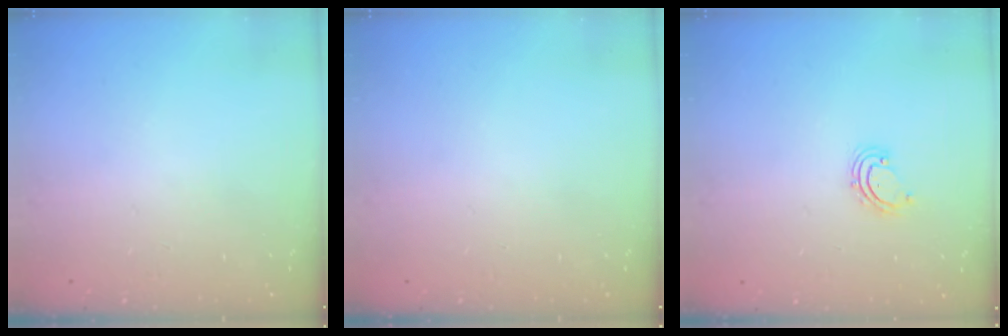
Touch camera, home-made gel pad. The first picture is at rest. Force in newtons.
{"total": 0.0}
{"total": 2.9, "press": 2.9, "slide": 0.4}